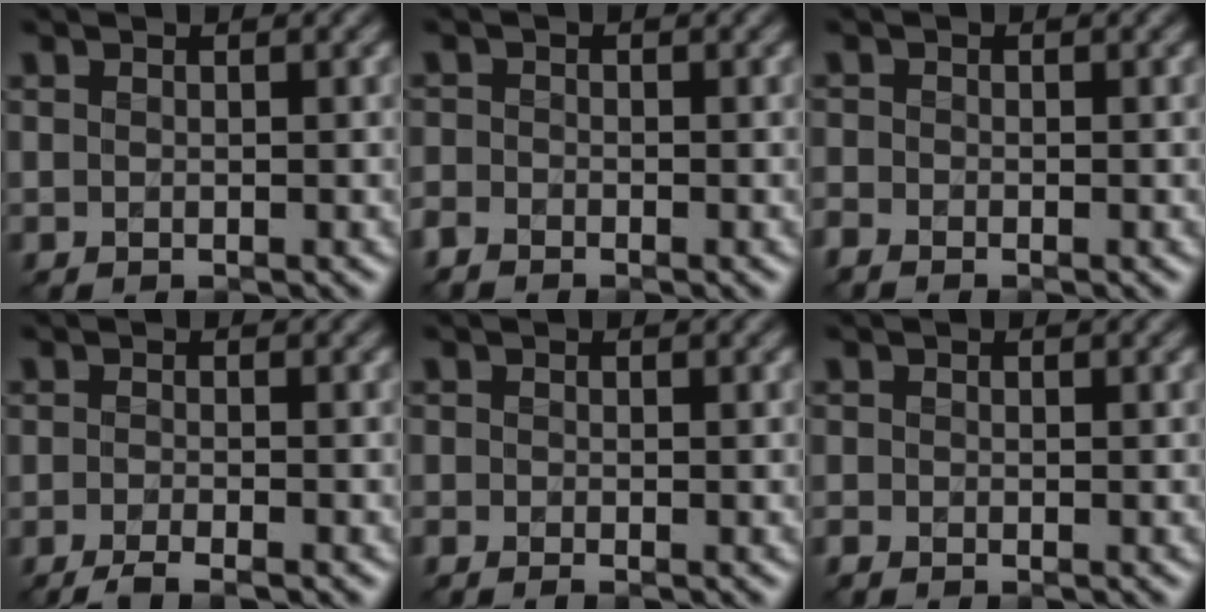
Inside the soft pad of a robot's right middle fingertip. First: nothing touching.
{"total": 1.3, "force": [-1.2, 0.5, 0.3], "torque": [-0.006, -0.003, -0.030]}
{"total": 1.0, "force": [-0.9, 0.2, 0.3], "torque": [-0.007, -0.006, -0.025]}
{"total": 3.1, "force": [-2.2, 0.6, 2.1], "torque": [-0.031, -0.004, -0.046]}
{"total": 0.8, "force": [-0.6, 0.1, 0.4], "torque": [-0.008, -0.007, -0.016]}
{"total": 0.6, "force": [-0.5, 0.1, 0.2], "torque": [-0.003, -0.005, -0.012]}